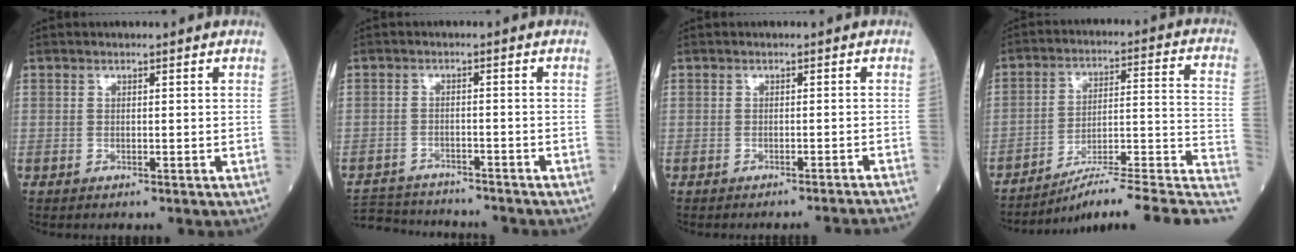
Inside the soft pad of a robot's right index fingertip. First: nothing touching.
{"total": 10.5, "force": [-10.1, 1.6, 2.5], "torque": [-0.049, 0.002, -0.153]}
{"total": 7.0, "force": [-6.6, -1.8, 1.2], "torque": [-0.002, -0.017, -0.075]}
{"total": 18.1, "force": [-13.6, 0.1, 12.0], "torque": [-0.123, 0.039, -0.201]}